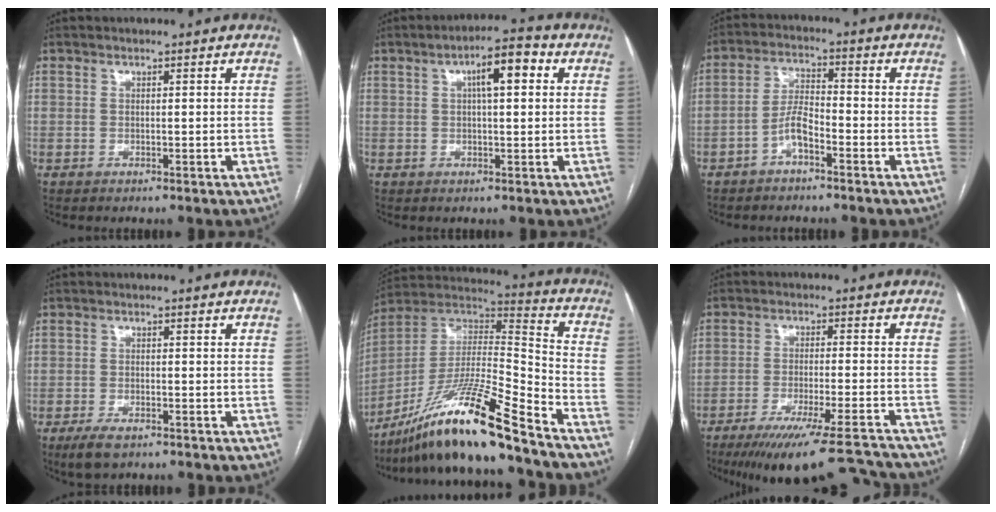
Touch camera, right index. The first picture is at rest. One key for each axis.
{"total": 6.7, "fx": 1.9, "fy": 1.6, "fz": 6.3, "tx": -0.101, "ty": 0.023, "tz": 0.025}
{"total": 4.7, "fx": -2.6, "fy": 1.4, "fz": 3.7, "tx": -0.076, "ty": 0.016, "tz": -0.051}
{"total": 3.8, "fx": -2.5, "fy": 1.3, "fz": 2.5, "tx": -0.054, "ty": -0.006, "tz": -0.040}
{"total": 20.5, "fx": -15.5, "fy": -0.3, "fz": 13.4, "tx": -0.261, "ty": -0.011, "tz": -0.286}
{"total": 19.2, "fx": -17.1, "fy": 1.4, "fz": 8.5, "tx": -0.094, "ty": -0.015, "tz": -0.241}